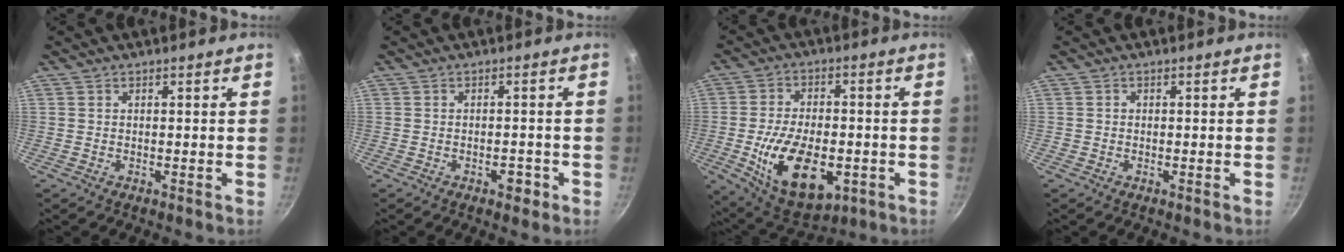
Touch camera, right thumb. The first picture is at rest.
{"total": 2.7, "force": [-1.4, 1.5, 1.7], "torque": [-0.014, 0.016, -0.014]}
{"total": 17.8, "force": [-4.7, 9.9, 14.0], "torque": [-0.221, 0.008, -0.065]}
{"total": 0.6, "force": [-0.1, 0.6, 0.1], "torque": [0.001, 0.002, -0.003]}